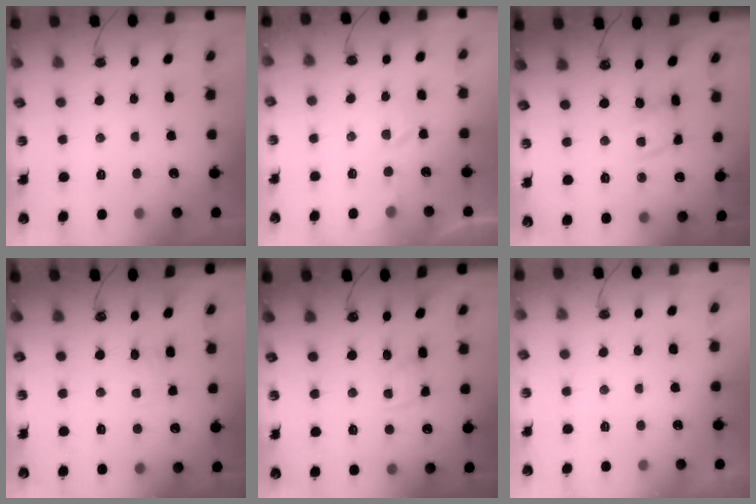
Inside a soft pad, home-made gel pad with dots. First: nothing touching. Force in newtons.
{"total": 2.7, "press": 2.6, "slide": 0.4}
{"total": 12.0, "press": 12.0, "slide": 0.8}
{"total": 0.6, "press": 0.6, "slide": 0.1}
{"total": 3.2, "press": 3.2, "slide": 0.1}
{"total": 0.0}